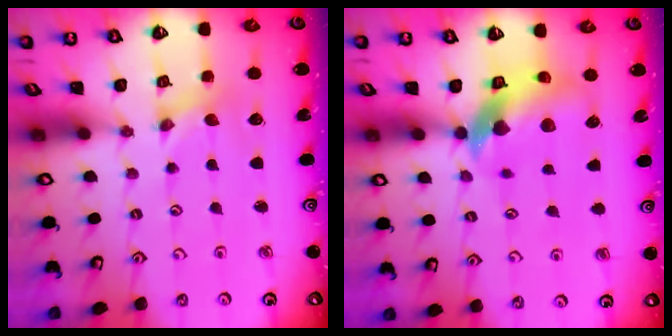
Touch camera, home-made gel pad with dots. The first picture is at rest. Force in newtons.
{"total": 12.5, "press": 12.4, "slide": 1.9}